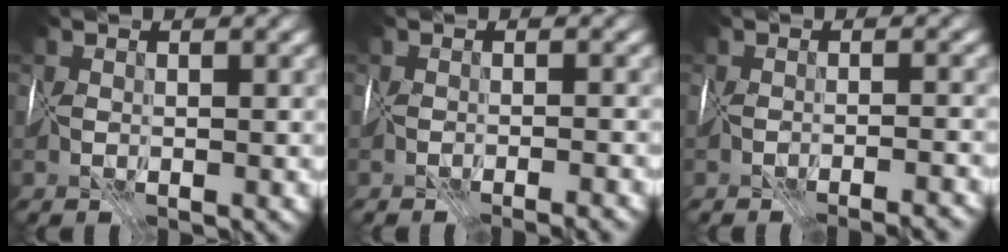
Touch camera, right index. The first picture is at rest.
{"total": 3.5, "force": [-3.3, 0.1, 1.1], "torque": [0.004, -0.003, -0.033]}
{"total": 5.6, "force": [-5.4, 0.6, 1.5], "torque": [0.008, 0.000, -0.051]}